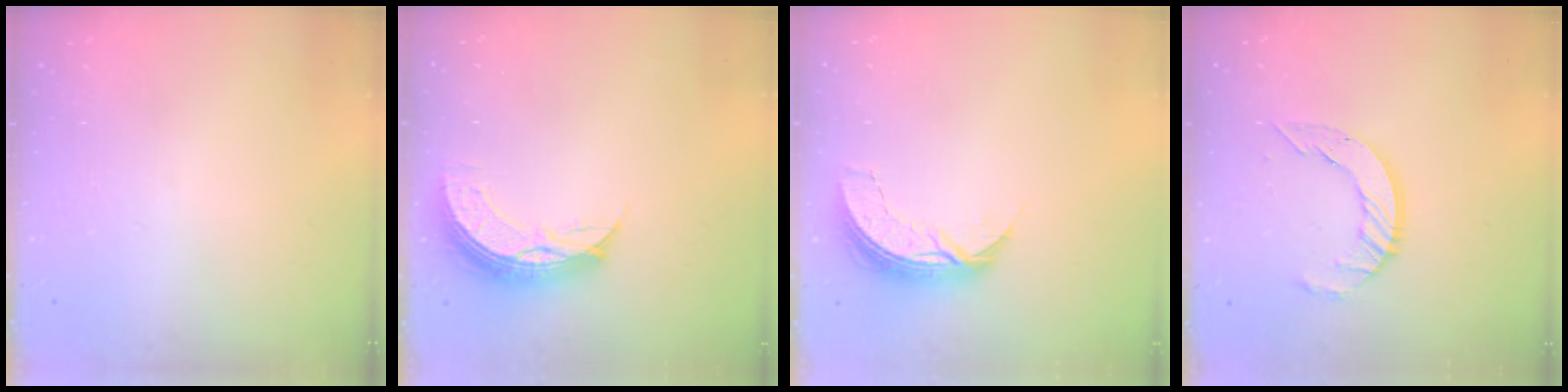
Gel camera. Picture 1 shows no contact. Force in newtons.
{"total": 8.4, "press": 8.4, "slide": 0.8}
{"total": 7.4, "press": 7.3, "slide": 0.5}
{"total": 9.3, "press": 9.3, "slide": 0.9}